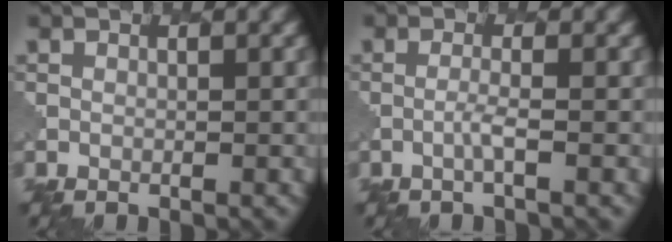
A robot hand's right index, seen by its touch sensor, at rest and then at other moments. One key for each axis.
{"total": 1.1, "fx": 0.0, "fy": 0.0, "fz": 1.1, "tx": -0.020, "ty": 0.005, "tz": -0.010}